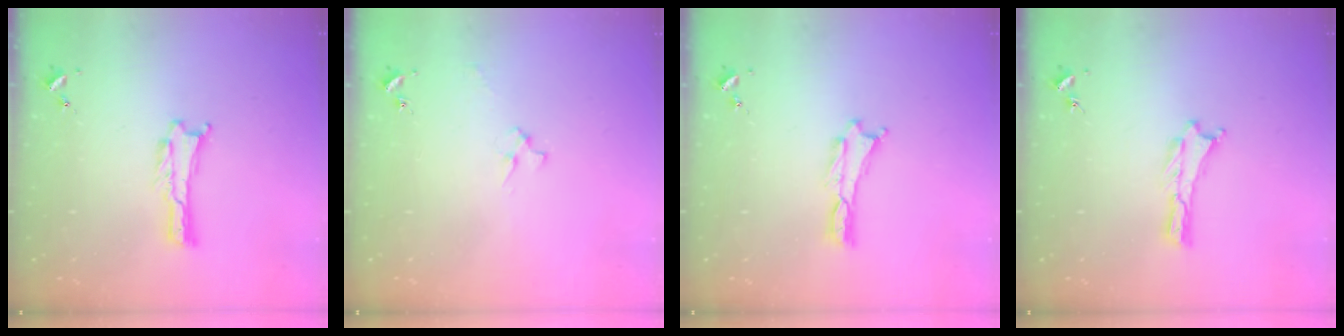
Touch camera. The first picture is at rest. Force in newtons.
{"total": 2.4, "press": 2.4, "slide": 0.3}
{"total": 0.0}
{"total": 0.0}